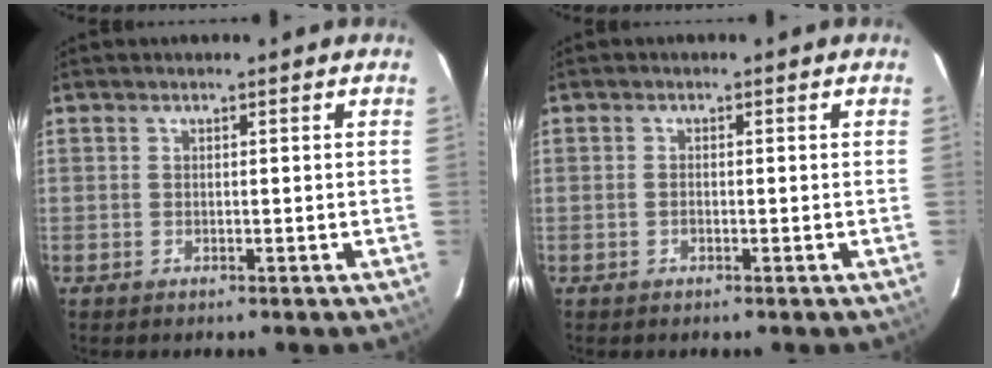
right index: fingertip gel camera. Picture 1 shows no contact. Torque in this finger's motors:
{"motor_torque": [-0.28, 0.02, 0.00, 0.00]}